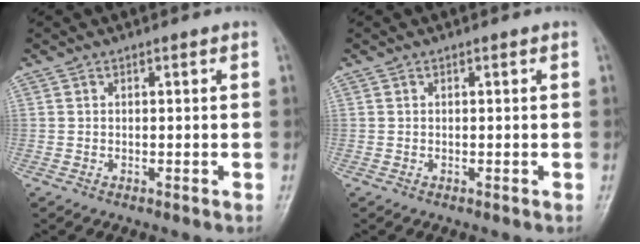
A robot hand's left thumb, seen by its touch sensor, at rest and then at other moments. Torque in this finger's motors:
{"motor_torque": [-0.01, 0.01, -0.08, -0.09, 0.00]}